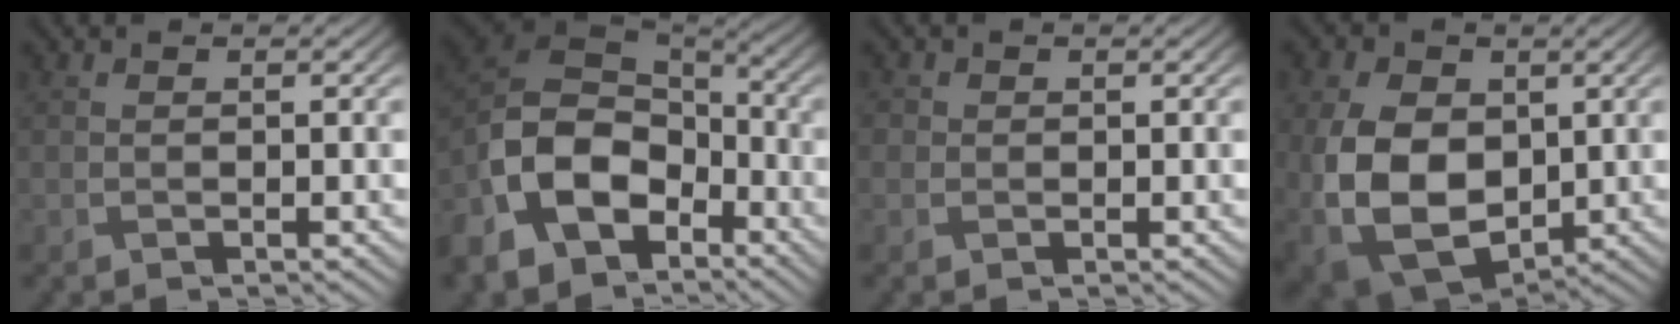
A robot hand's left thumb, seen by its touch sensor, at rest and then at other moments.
{"total": 14.8, "force": [-7.1, 10.0, 8.3], "torque": [-0.240, -0.031, -0.136]}
{"total": 1.1, "force": [0.1, 1.0, 0.1], "torque": [0.002, -0.002, -0.001]}
{"total": 13.3, "force": [-0.8, 9.6, 9.1], "torque": [-0.215, -0.027, -0.015]}